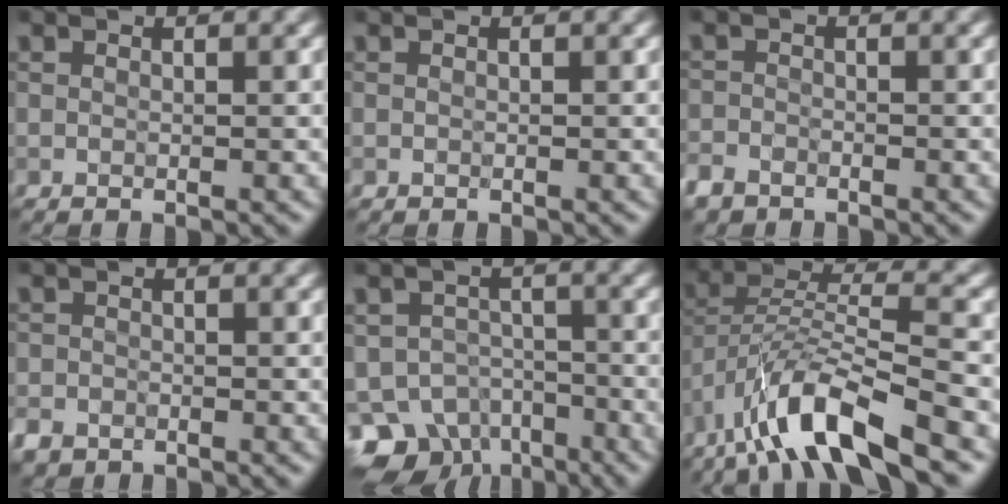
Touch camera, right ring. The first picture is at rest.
{"total": 0.0}
{"total": 1.8, "force": [-1.6, 0.9, 0.2], "torque": [-0.003, -0.004, -0.038]}
{"total": 1.6, "force": [-1.2, 1.0, 0.2], "torque": [0.000, -0.003, -0.027]}
{"total": 7.5, "force": [-5.3, 4.7, 2.5], "torque": [-0.029, -0.017, -0.083]}
{"total": 9.1, "force": [-5.6, 2.6, 6.7], "torque": [-0.122, 0.005, -0.104]}